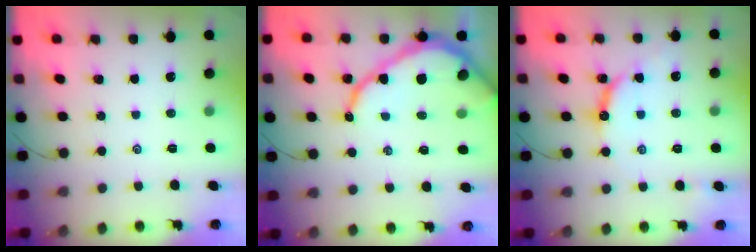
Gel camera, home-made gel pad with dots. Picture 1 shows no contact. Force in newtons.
{"total": 12.1, "press": 12.0, "slide": 1.3}
{"total": 9.8, "press": 9.8, "slide": 0.4}